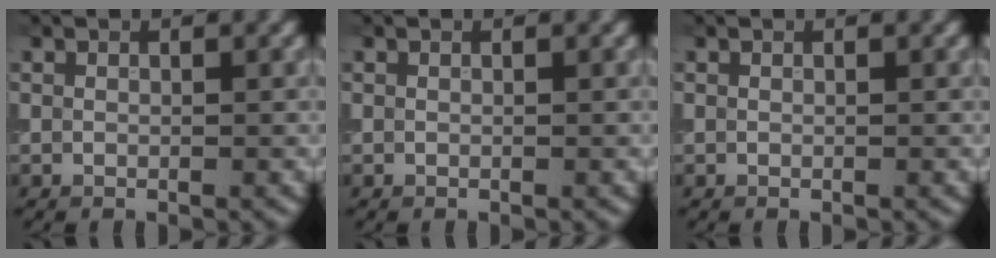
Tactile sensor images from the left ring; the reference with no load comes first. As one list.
[{"total": 0.0}, {"total": 0.0}]